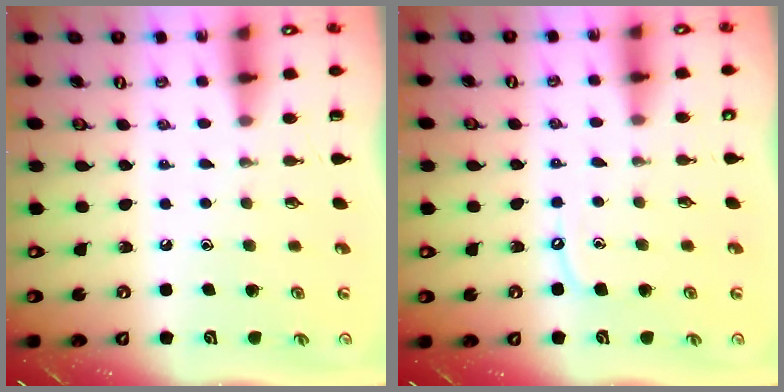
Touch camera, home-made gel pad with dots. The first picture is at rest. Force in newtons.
{"total": 3.9, "press": 3.9, "slide": 0.5}